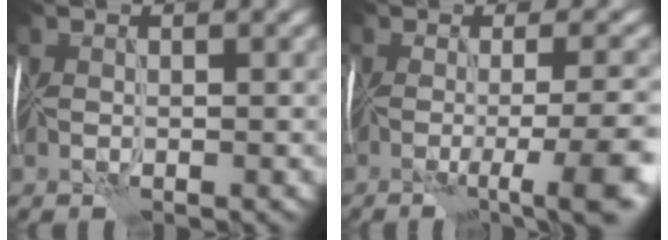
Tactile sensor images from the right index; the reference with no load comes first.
{"total": 7.8, "force": [-3.1, 1.5, 7.0], "torque": [-0.090, -0.007, -0.044]}